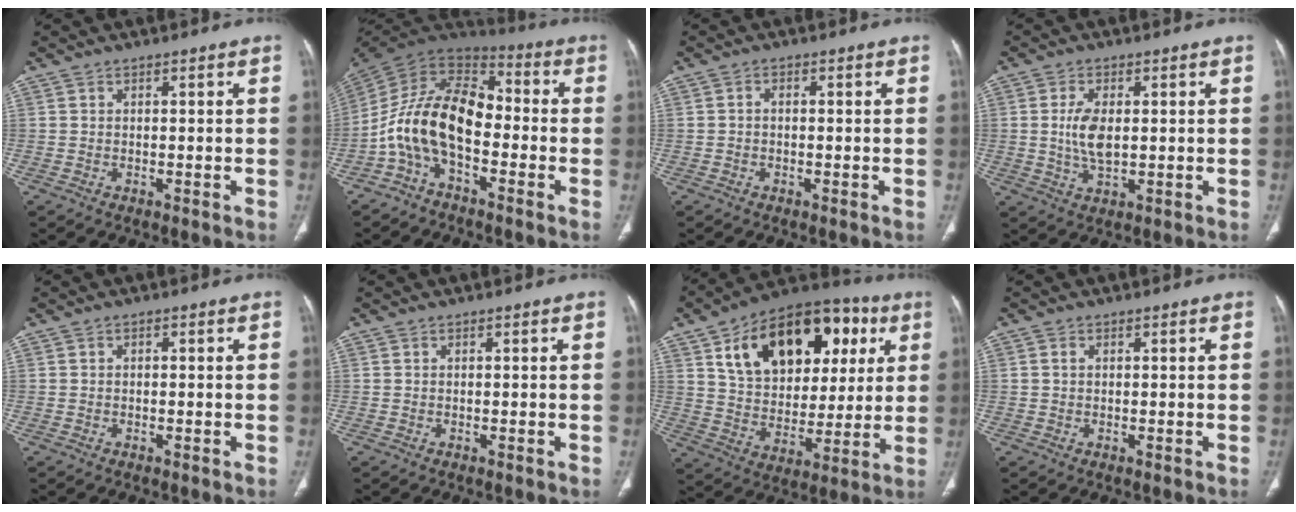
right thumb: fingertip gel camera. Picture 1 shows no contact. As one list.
[{"total": 15.5, "force": [-3.7, 8.8, 12.2], "torque": [-0.215, 0.070, -0.078]}, {"total": 0.9, "force": [-0.2, 0.6, 0.6], "torque": [-0.007, 0.003, -0.006]}, {"total": 6.1, "force": [0.5, 3.1, 5.3], "torque": [-0.108, -0.005, 0.012]}, {"total": 0.0}, {"total": 0.0}, {"total": 25.7, "force": [9.8, 16.1, 17.5], "torque": [-0.227, 0.007, 0.155]}, {"total": 0.8, "force": [0.2, 0.6, 0.5], "torque": [-0.012, 0.002, 0.004]}]